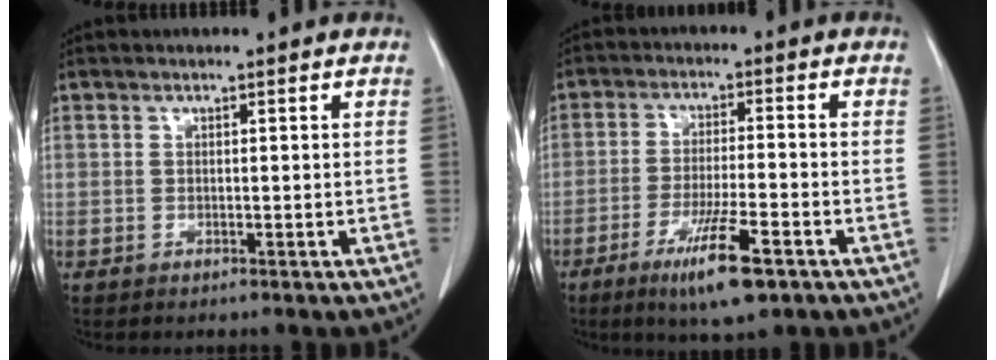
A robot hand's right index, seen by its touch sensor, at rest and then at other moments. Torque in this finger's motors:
{"motor_torque": [1.16, -0.71, 0.28, 0.06]}